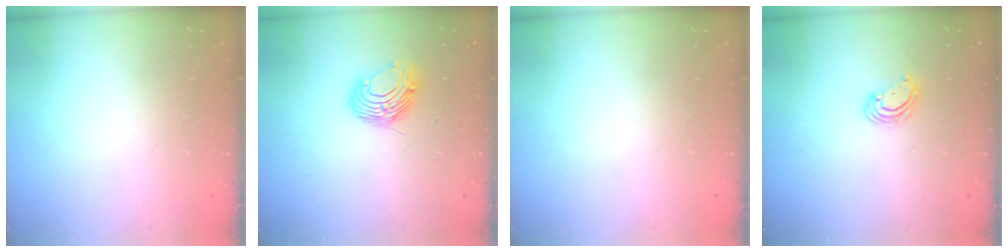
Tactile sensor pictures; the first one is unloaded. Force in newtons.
{"total": 11.4, "press": 11.3, "slide": 1.1}
{"total": 0.0}
{"total": 3.8, "press": 3.8, "slide": 0.3}